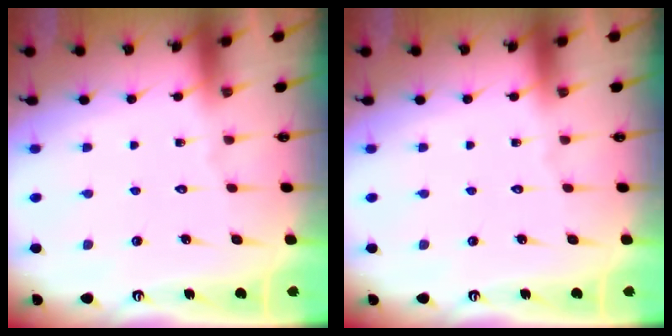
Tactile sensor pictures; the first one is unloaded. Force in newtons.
{"total": 0.0}